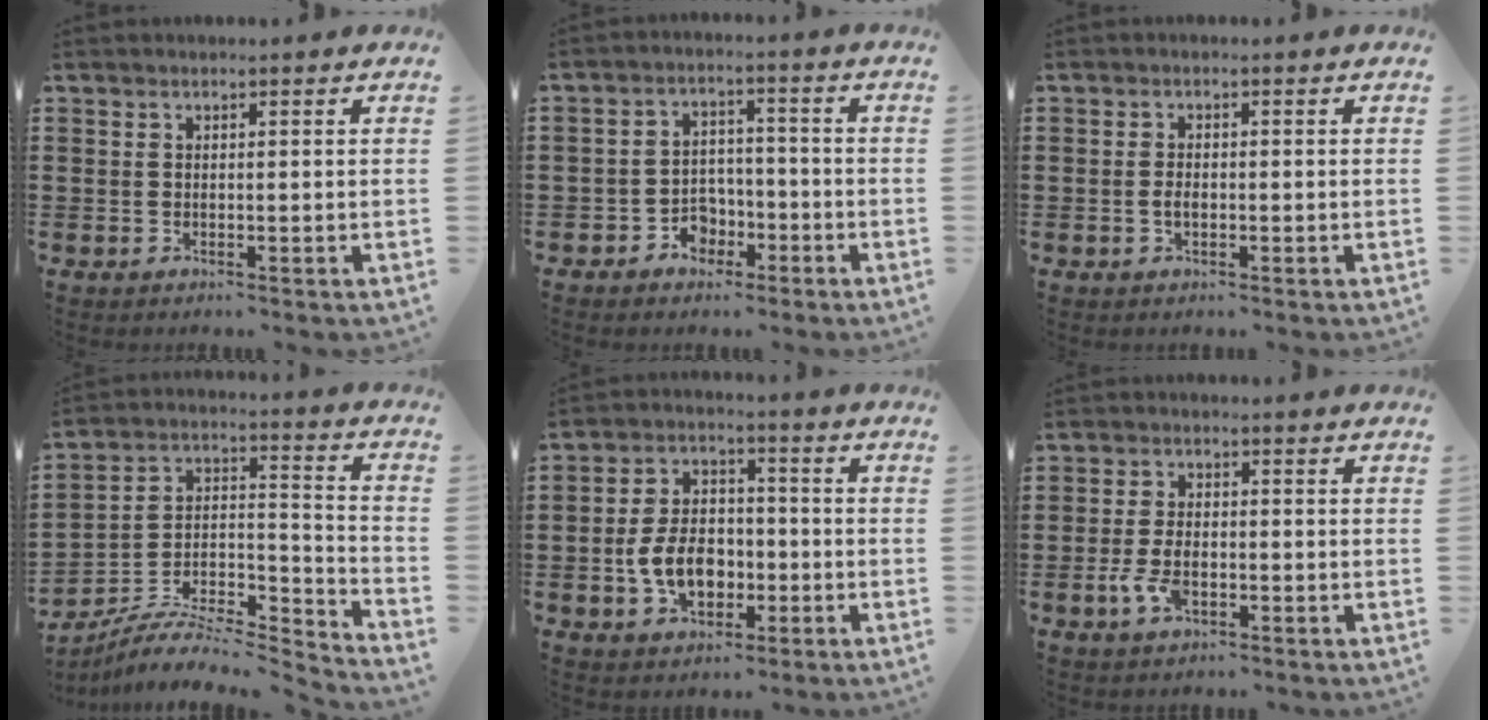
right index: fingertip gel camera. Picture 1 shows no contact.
{"total": 4.0, "force": [-2.3, 3.0, 1.1], "torque": [-0.030, 0.007, -0.046]}
{"total": 1.8, "force": [-0.4, 0.9, 1.5], "torque": [-0.028, 0.001, -0.008]}
{"total": 6.5, "force": [-5.6, 2.2, 2.4], "torque": [-0.046, -0.001, -0.113]}
{"total": 8.3, "force": [-2.1, 5.6, 5.7], "torque": [-0.115, 0.001, -0.045]}
{"total": 4.4, "force": [-1.7, 2.2, 3.5], "torque": [-0.081, -0.005, -0.033]}